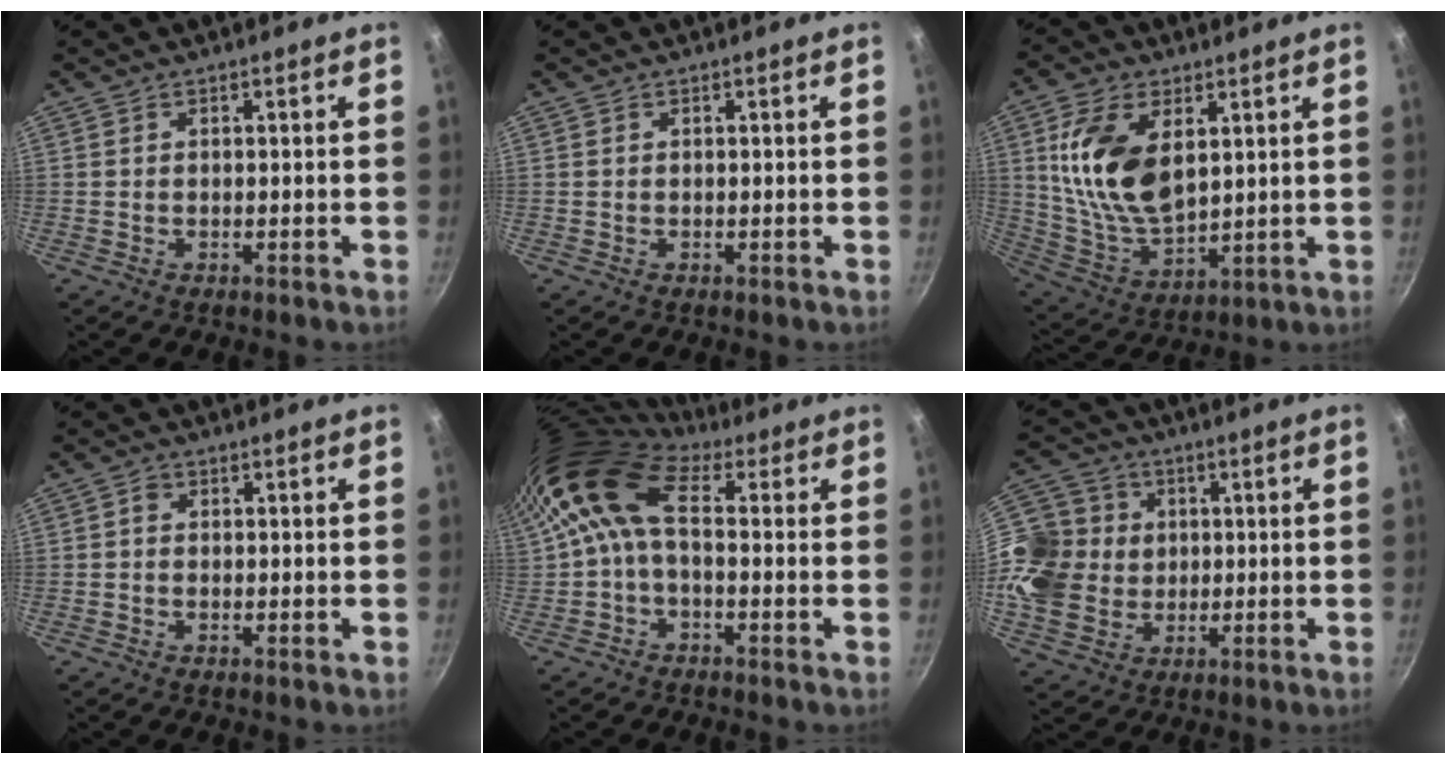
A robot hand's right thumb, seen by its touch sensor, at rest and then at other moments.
{"total": 0.0}
{"total": 16.3, "force": [4.5, 9.2, 12.6], "torque": [-0.229, -0.026, 0.099]}
{"total": 1.5, "force": [0.1, 1.2, 0.8], "torque": [-0.011, 0.003, -0.004]}
{"total": 10.9, "force": [2.4, 5.9, 8.9], "torque": [-0.161, 0.019, 0.028]}
{"total": 17.5, "force": [2.2, 15.3, 8.1], "torque": [-0.166, 0.016, 0.042]}